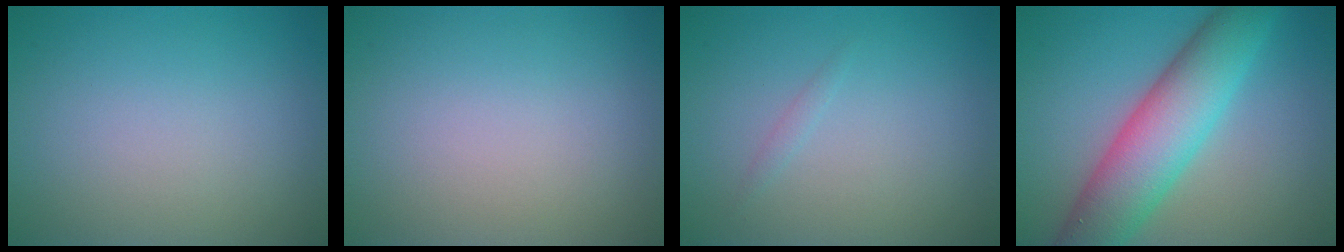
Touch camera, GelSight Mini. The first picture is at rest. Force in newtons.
{"total": 0.0}
{"total": 0.6, "press": 0.6, "slide": 0.0}
{"total": 8.4, "press": 8.4, "slide": 0.2}